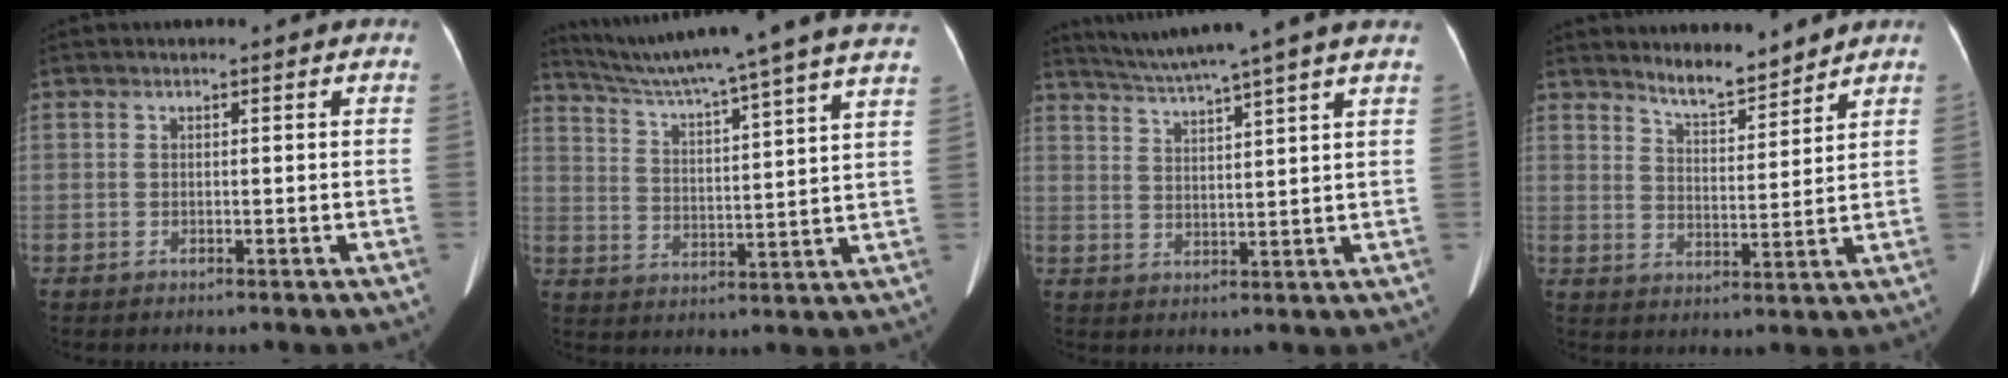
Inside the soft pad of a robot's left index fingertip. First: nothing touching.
{"total": 25.0, "force": [21.9, -1.6, 12.0], "torque": [-0.202, -0.031, 0.299]}
{"total": 11.2, "force": [9.7, -2.1, 5.3], "torque": [-0.097, 0.009, 0.142]}
{"total": 5.6, "force": [5.3, 0.6, 1.7], "torque": [-0.036, -0.012, 0.096]}